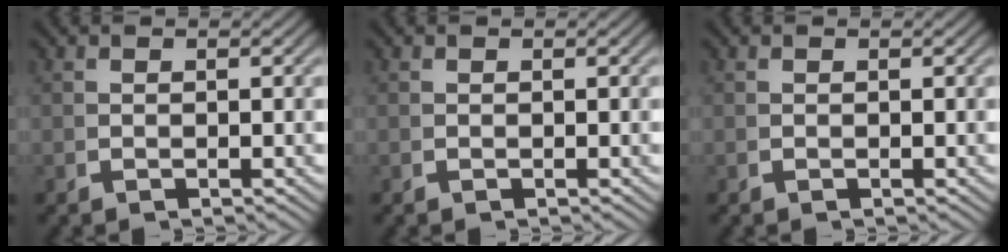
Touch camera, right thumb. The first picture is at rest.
{"total": 0.0}
{"total": 0.0}